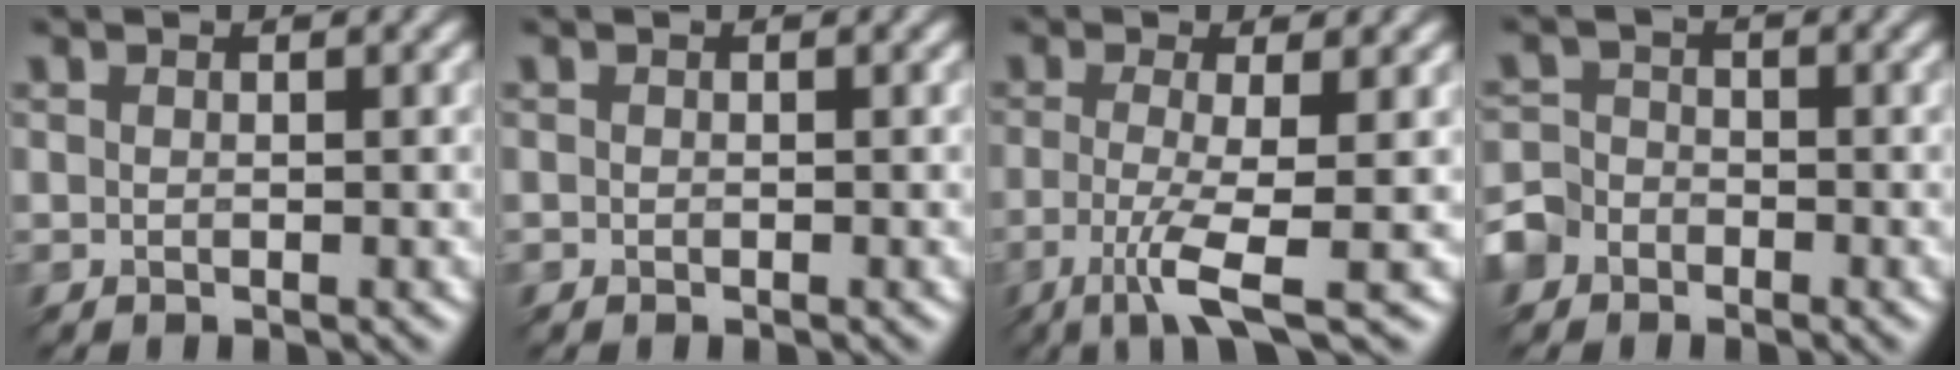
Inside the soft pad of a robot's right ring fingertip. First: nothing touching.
{"total": 1.1, "force": [-0.5, -0.6, -0.7], "torque": [-0.002, -0.002, 0.005]}
{"total": 4.5, "force": [-2.6, 0.0, 3.7], "torque": [-0.087, 0.002, -0.038]}
{"total": 3.1, "force": [-2.6, 1.6, -0.5], "torque": [-0.002, 0.003, -0.038]}